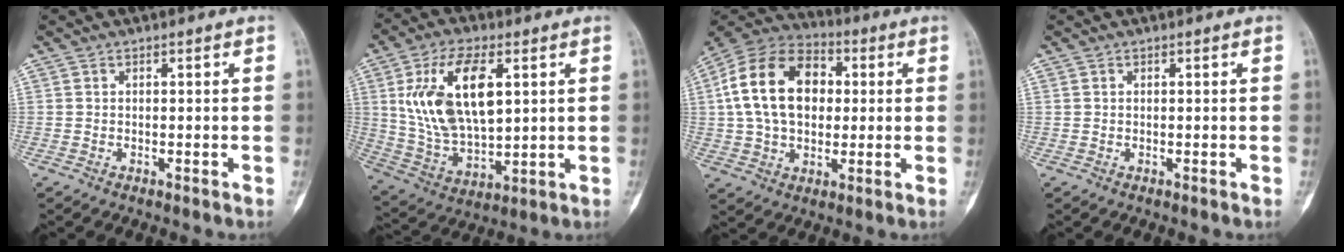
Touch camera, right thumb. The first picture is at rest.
{"total": 17.9, "force": [4.8, 9.0, 14.7], "torque": [-0.268, -0.012, 0.100]}
{"total": 19.1, "force": [2.8, 13.0, 13.7], "torque": [-0.234, 0.022, 0.045]}
{"total": 0.0}